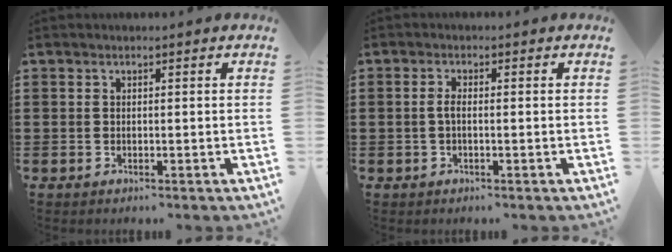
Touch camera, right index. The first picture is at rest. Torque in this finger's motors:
{"motor_torque": [1.10, 1.03, 0.18, 0.05]}